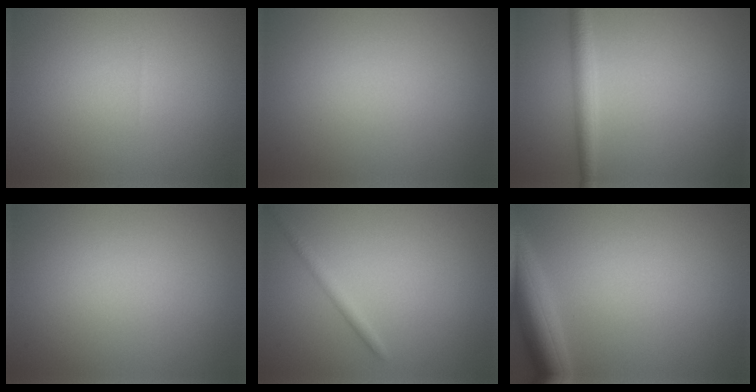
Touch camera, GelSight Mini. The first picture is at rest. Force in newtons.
{"total": 0.0}
{"total": 2.4, "press": 2.4, "slide": 0.0}
{"total": 0.0}
{"total": 1.3, "press": 1.3, "slide": 0.0}
{"total": 5.1, "press": 5.1, "slide": 0.3}